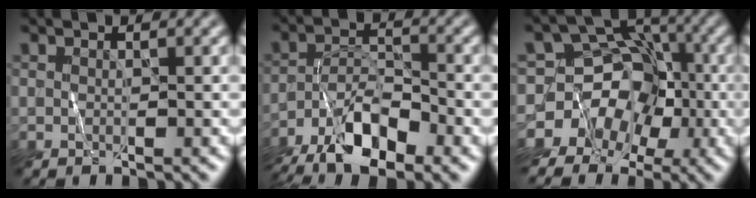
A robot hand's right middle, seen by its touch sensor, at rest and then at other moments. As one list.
[{"total": 7.8, "force": [-5.6, 2.7, 4.8], "torque": [-0.083, 0.000, -0.099]}, {"total": 7.9, "force": [-3.8, 6.9, 0.9], "torque": [0.004, 0.010, -0.082]}]